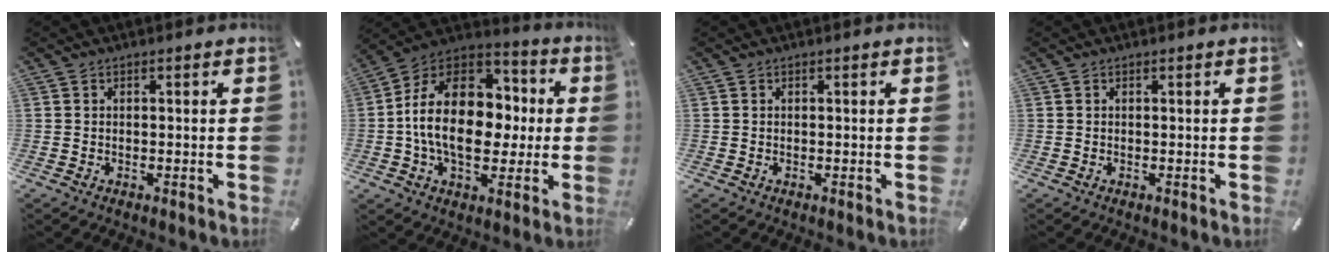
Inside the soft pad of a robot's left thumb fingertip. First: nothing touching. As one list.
[{"total": 21.1, "force": [-0.7, 15.0, 14.9], "torque": [-0.264, 0.010, -0.007]}, {"total": 0.0}, {"total": 0.0}]